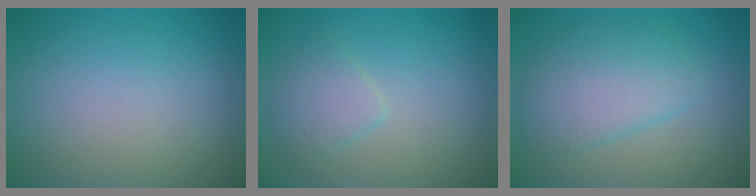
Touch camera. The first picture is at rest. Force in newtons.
{"total": 2.1, "press": 2.1, "slide": 0.1}
{"total": 4.4, "press": 4.4, "slide": 0.1}